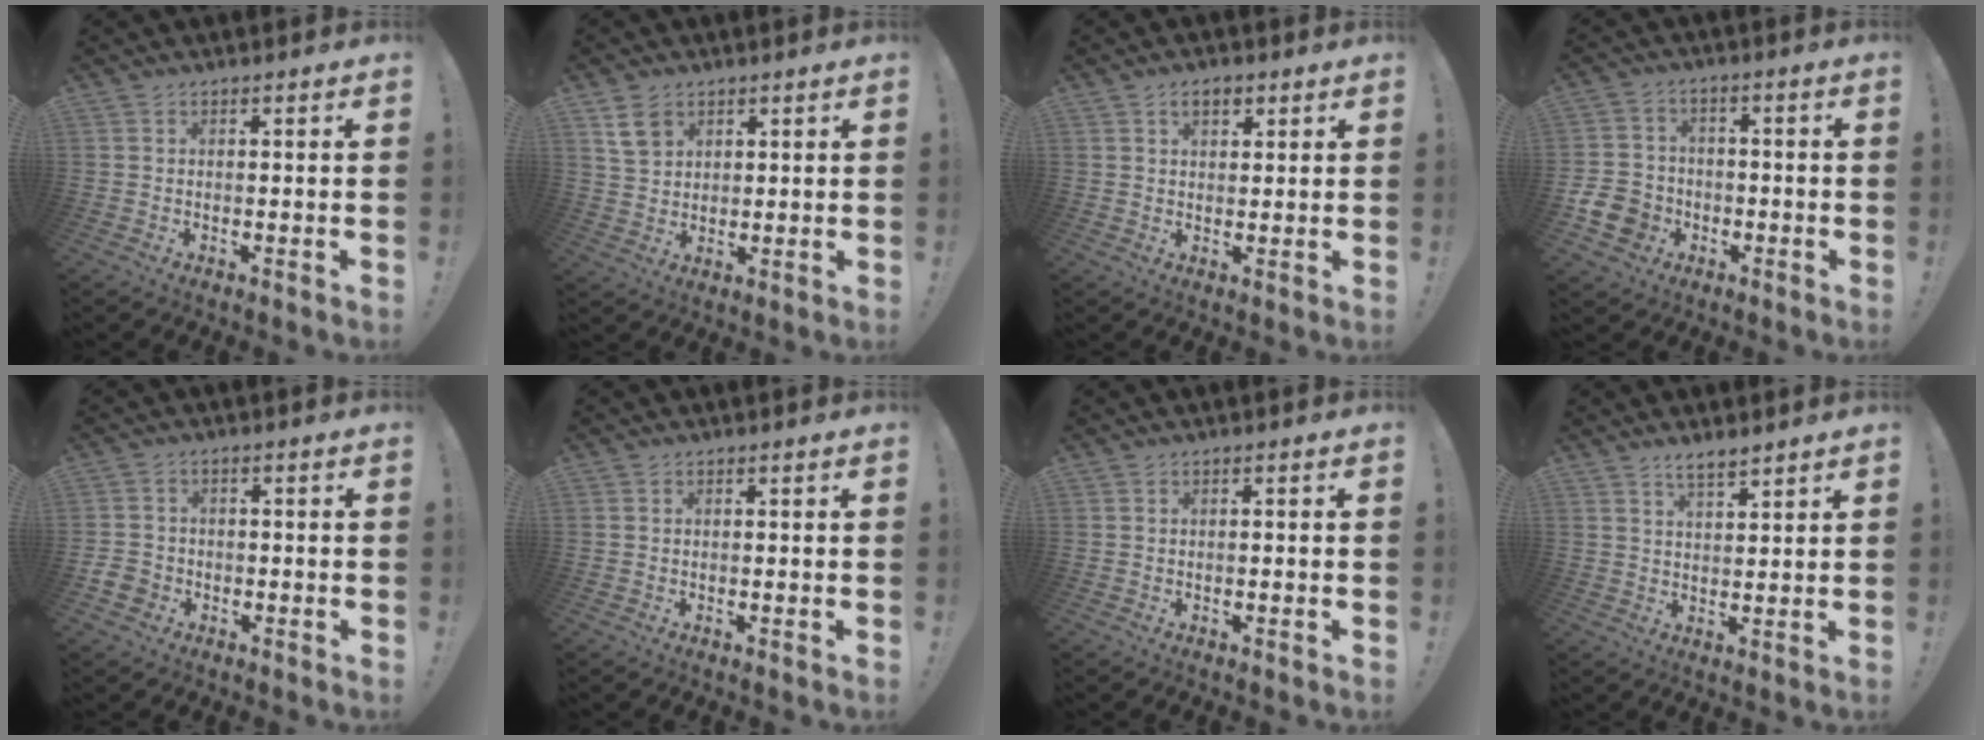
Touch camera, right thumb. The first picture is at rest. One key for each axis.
{"total": 6.5, "fx": 4.0, "fy": 4.7, "fz": 2.2, "tx": -0.026, "ty": -0.008, "tz": 0.075}
{"total": 4.0, "fx": 1.9, "fy": 2.5, "fz": 2.5, "tx": -0.036, "ty": 0.001, "tz": 0.032}
{"total": 10.3, "fx": -4.3, "fy": 8.5, "fz": 4.0, "tx": -0.073, "ty": 0.025, "tz": -0.077}
{"total": 5.0, "fx": -2.7, "fy": 3.8, "fz": 1.8, "tx": -0.047, "ty": 0.011, "tz": -0.052}
{"total": 0.0}
{"total": 0.8, "fx": -0.5, "fy": -0.1, "fz": 0.6, "tx": -0.012, "ty": 0.000, "tz": -0.009}
{"total": 4.5, "fx": 3.8, "fy": 1.3, "fz": 2.1, "tx": -0.029, "ty": -0.026, "tz": 0.066}